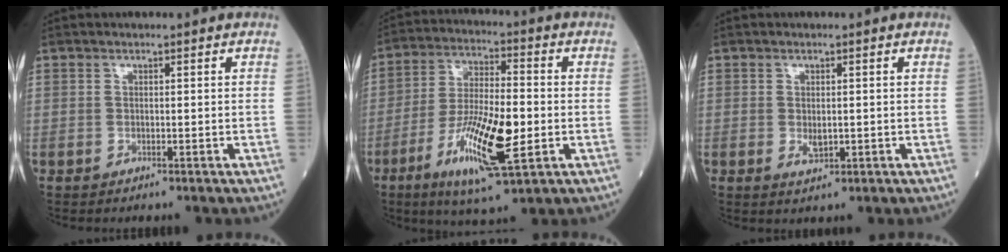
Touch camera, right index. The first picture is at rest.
{"total": 14.6, "force": [-4.1, 3.3, 13.6], "torque": [-0.258, -0.015, -0.071]}
{"total": 2.2, "force": [-0.3, 1.1, 1.8], "torque": [-0.032, -0.005, 0.001]}